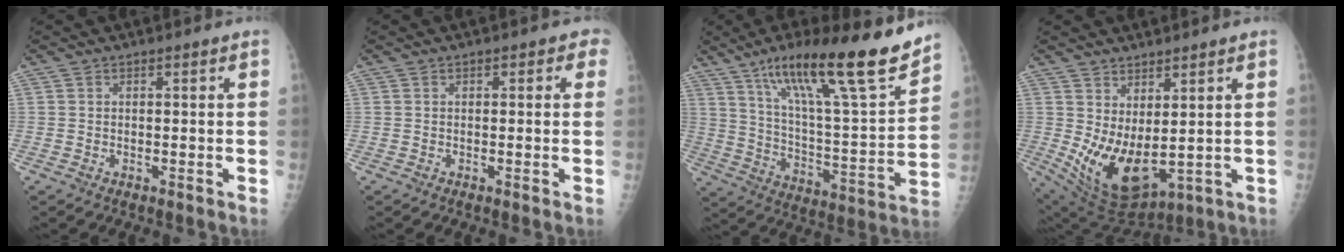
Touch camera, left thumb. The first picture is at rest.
{"total": 2.5, "force": [1.1, 1.5, 1.7], "torque": [0.001, 0.003, 0.007]}
{"total": 25.3, "force": [17.2, 4.7, 18.0], "torque": [-0.267, -0.062, 0.287]}
{"total": 11.9, "force": [2.2, 5.5, 10.3], "torque": [-0.180, -0.033, 0.067]}